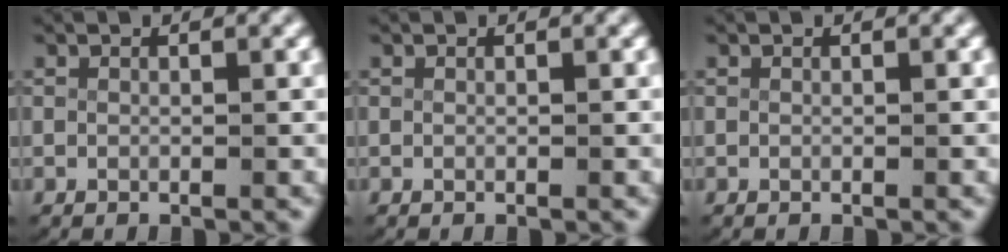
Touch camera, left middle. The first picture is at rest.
{"total": 0.0}
{"total": 0.0}